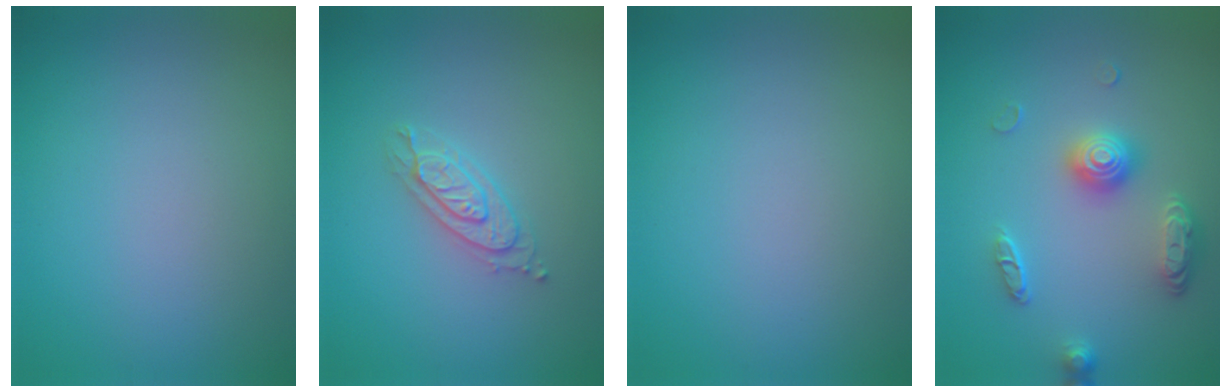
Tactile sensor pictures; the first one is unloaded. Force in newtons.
{"total": 2.6, "press": 2.6, "slide": 0.5}
{"total": 0.0}
{"total": 3.5, "press": 3.0, "slide": 1.8}